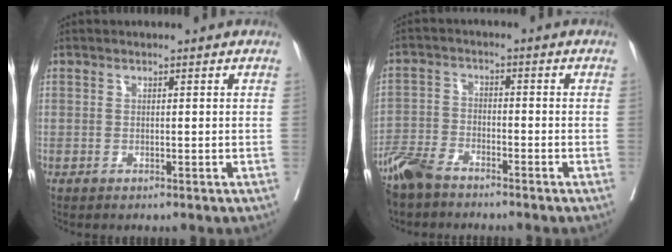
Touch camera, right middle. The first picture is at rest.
{"total": 6.2, "force": [-5.2, 1.9, 2.7], "torque": [-0.061, -0.012, -0.103]}